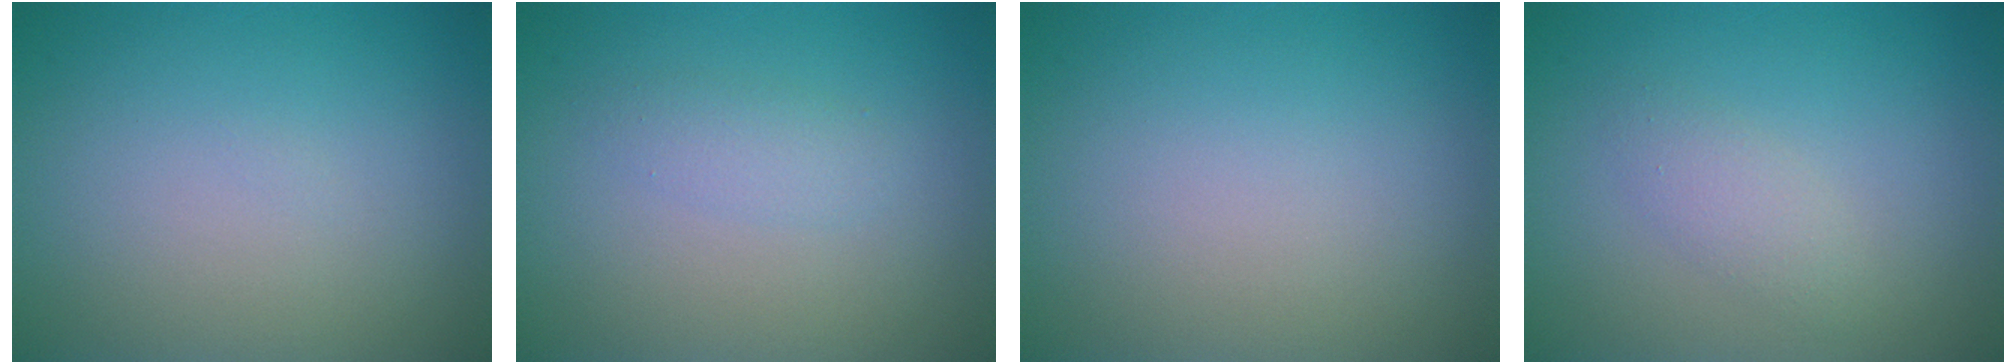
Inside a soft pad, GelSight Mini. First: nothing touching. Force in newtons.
{"total": 1.4, "press": 1.4, "slide": 0.0}
{"total": 0.0}
{"total": 1.6, "press": 1.6, "slide": 0.1}